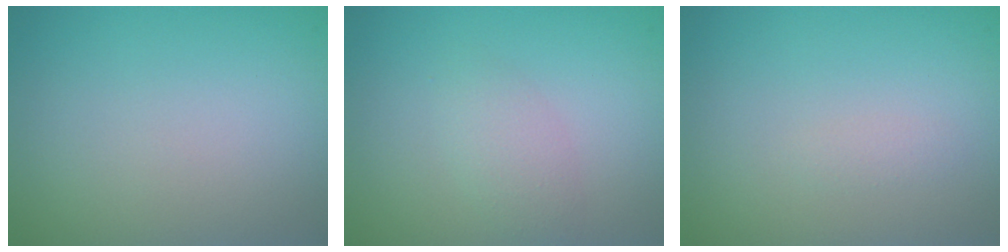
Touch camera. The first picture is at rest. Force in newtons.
{"total": 1.9, "press": 1.9, "slide": 0.1}
{"total": 0.6, "press": 0.6, "slide": 0.1}